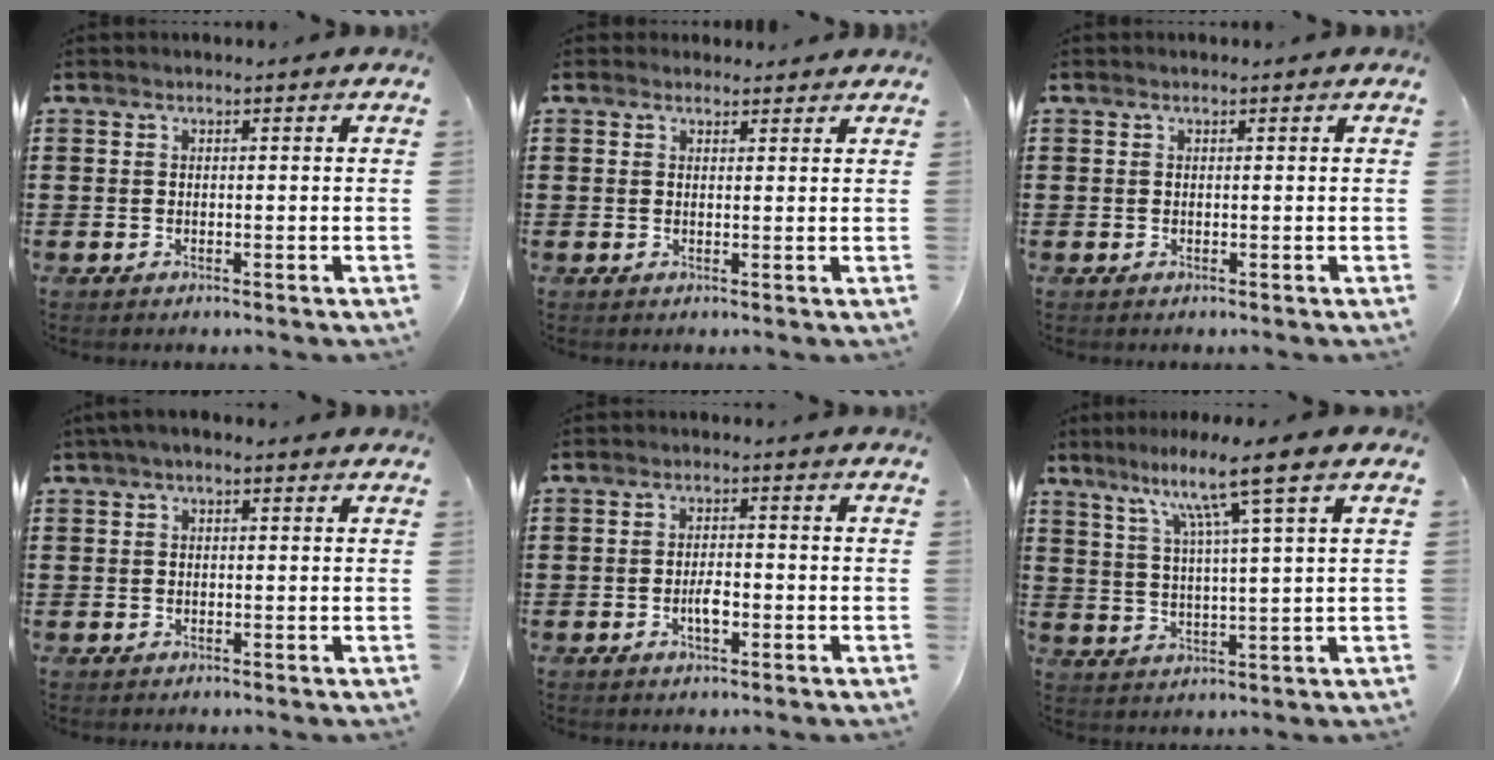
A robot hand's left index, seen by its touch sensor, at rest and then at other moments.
{"total": 1.5, "force": [1.4, 0.5, 0.1], "torque": [-0.004, 0.005, 0.028]}
{"total": 0.0}
{"total": 1.4, "force": [0.2, 1.0, 0.9], "torque": [-0.020, 0.007, 0.002]}
{"total": 3.0, "force": [-1.0, 1.1, 2.6], "torque": [-0.047, 0.004, -0.019]}
{"total": 8.9, "force": [5.7, -0.6, 6.8], "torque": [-0.140, -0.013, 0.091]}